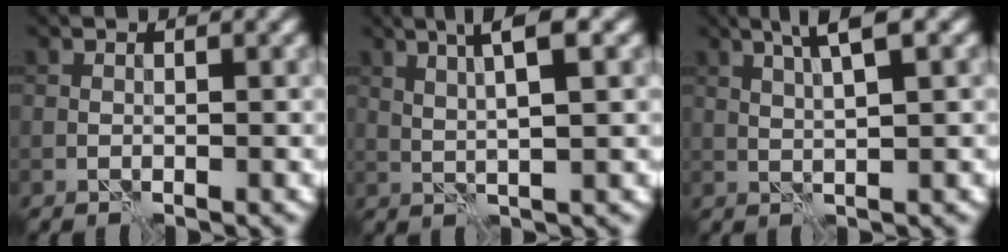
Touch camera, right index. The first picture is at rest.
{"total": 4.7, "force": [2.0, 0.7, 4.1], "torque": [-0.078, 0.006, 0.037]}
{"total": 4.0, "force": [2.1, 0.5, 3.4], "torque": [-0.068, 0.007, 0.040]}